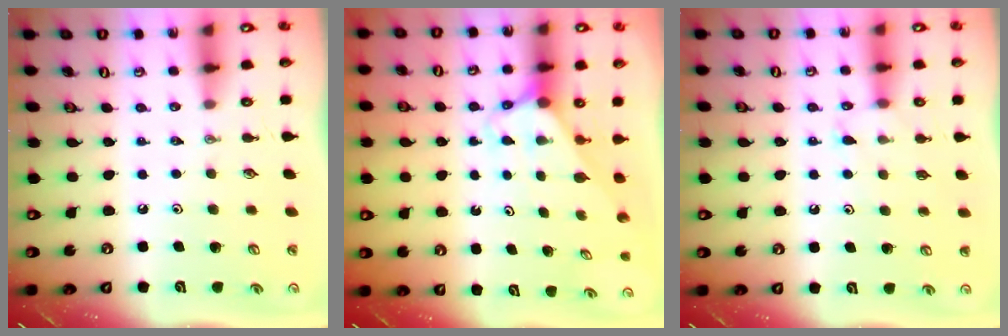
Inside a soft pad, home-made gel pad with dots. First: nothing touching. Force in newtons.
{"total": 2.7, "press": 2.7, "slide": 0.2}
{"total": 5.8, "press": 5.7, "slide": 0.5}